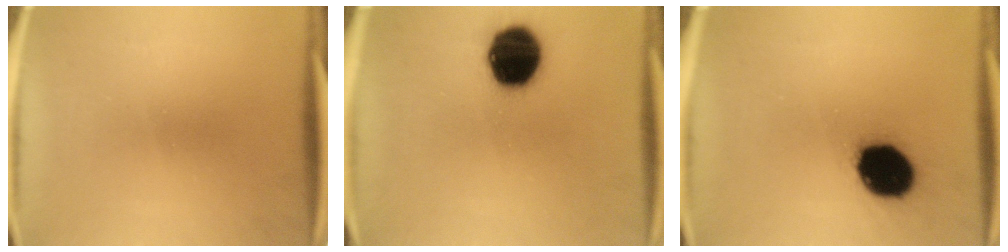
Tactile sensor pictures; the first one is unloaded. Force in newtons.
{"total": 17.2}
{"total": 16.6}